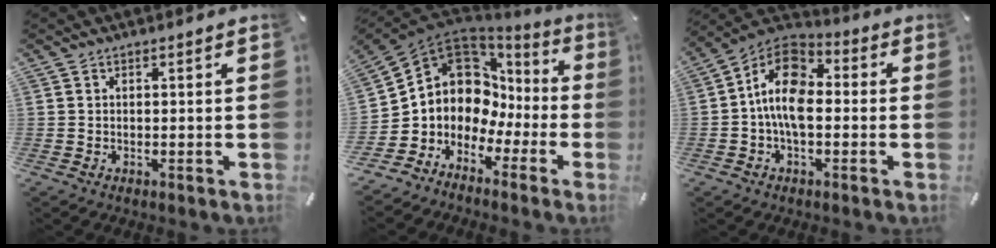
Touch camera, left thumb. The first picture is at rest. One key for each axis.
{"total": 8.8, "fx": 2.5, "fy": 8.0, "fz": 2.7, "tx": -0.070, "ty": -0.052, "tz": 0.050}
{"total": 11.7, "fx": -1.1, "fy": 7.1, "fz": 9.3, "tx": -0.188, "ty": -0.004, "tz": -0.024}